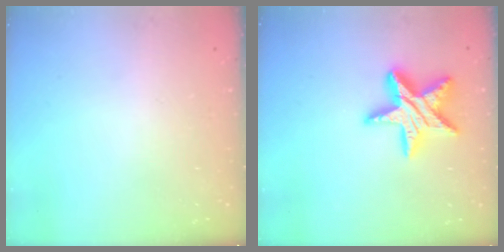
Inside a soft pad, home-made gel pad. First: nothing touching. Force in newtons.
{"total": 15.3, "press": 15.3, "slide": 0.6}